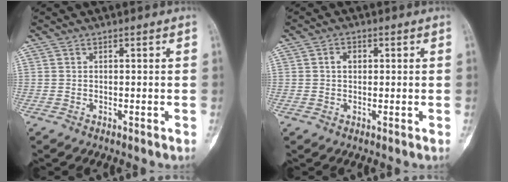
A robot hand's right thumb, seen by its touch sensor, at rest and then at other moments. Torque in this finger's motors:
{"motor_torque": [0.05, 0.03, 0.47, -0.07, 0.01]}